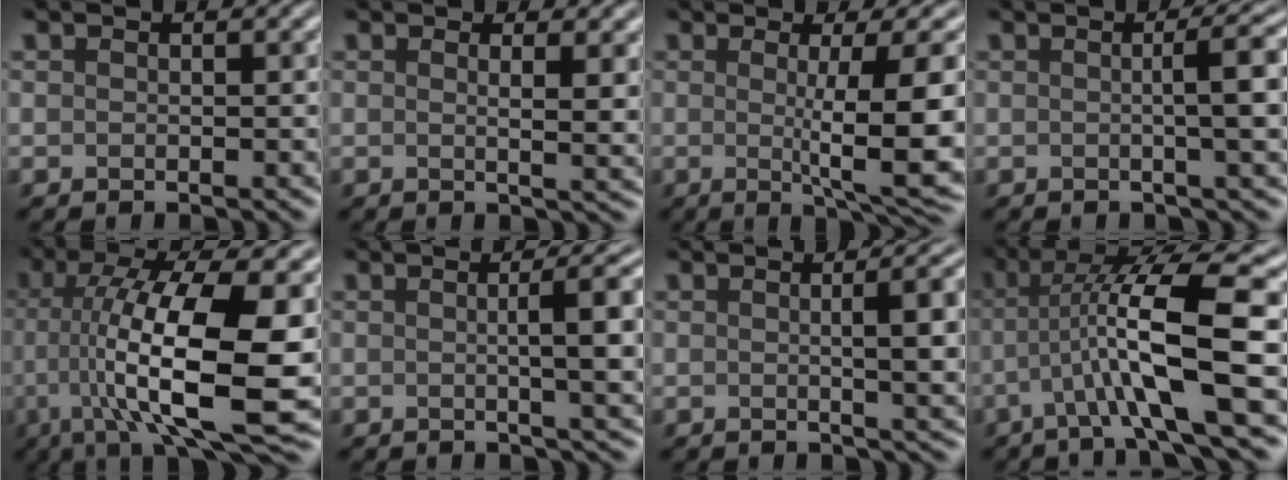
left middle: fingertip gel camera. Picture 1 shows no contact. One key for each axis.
{"total": 3.4, "fx": 0.9, "fy": 1.1, "fz": 3.1, "tx": -0.032, "ty": 0.006, "tz": 0.006}
{"total": 9.7, "fx": -0.4, "fy": 1.9, "fz": 9.5, "tx": -0.122, "ty": -0.007, "tz": -0.004}
{"total": 5.2, "fx": 0.3, "fy": 1.2, "fz": 5.1, "tx": -0.056, "ty": 0.015, "tz": 0.002}
{"total": 13.3, "fx": -1.0, "fy": 3.7, "fz": 12.8, "tx": -0.210, "ty": -0.001, "tz": -0.010}
{"total": 6.9, "fx": 0.6, "fy": 1.8, "fz": 6.7, "tx": -0.069, "ty": 0.012, "tz": 0.010}
{"total": 7.6, "fx": 0.8, "fy": 2.5, "fz": 7.1, "tx": -0.054, "ty": 0.017, "tz": 0.005}
{"total": 9.5, "fx": -1.3, "fy": 1.9, "fz": 9.2, "tx": -0.161, "ty": 0.015, "tz": -0.029}